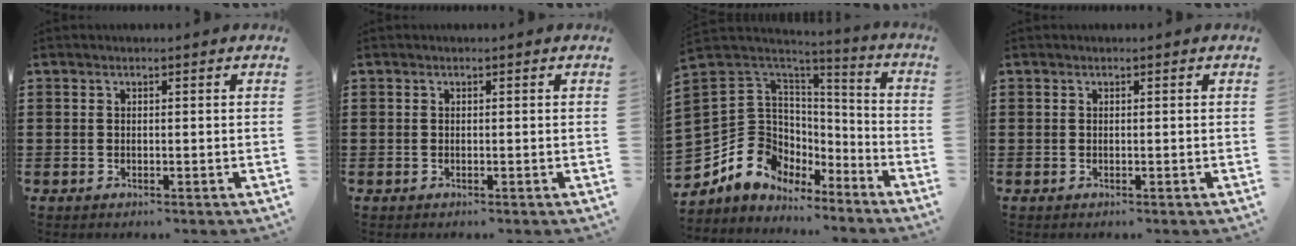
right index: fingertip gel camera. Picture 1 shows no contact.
{"total": 0.0}
{"total": 9.8, "force": [-3.5, 8.9, 2.2], "torque": [-0.092, -0.009, -0.065]}
{"total": 0.0}